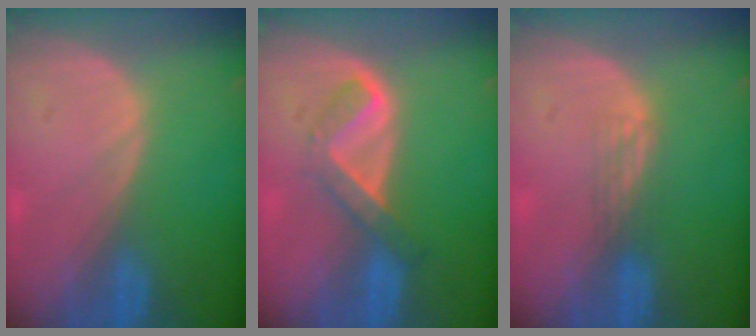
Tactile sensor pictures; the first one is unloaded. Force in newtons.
{"total": 5.3, "press": 4.6, "slide": 2.7}
{"total": 2.1, "press": 1.6, "slide": 1.3}